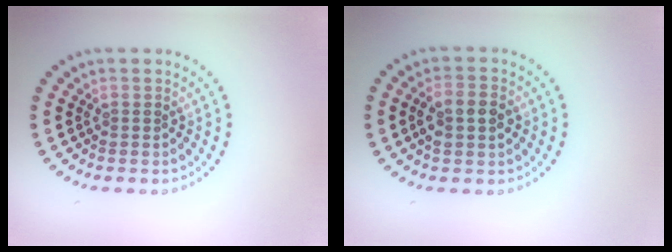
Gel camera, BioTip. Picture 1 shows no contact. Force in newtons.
{"total": 2.8, "press": 2.8, "slide": 0.4}